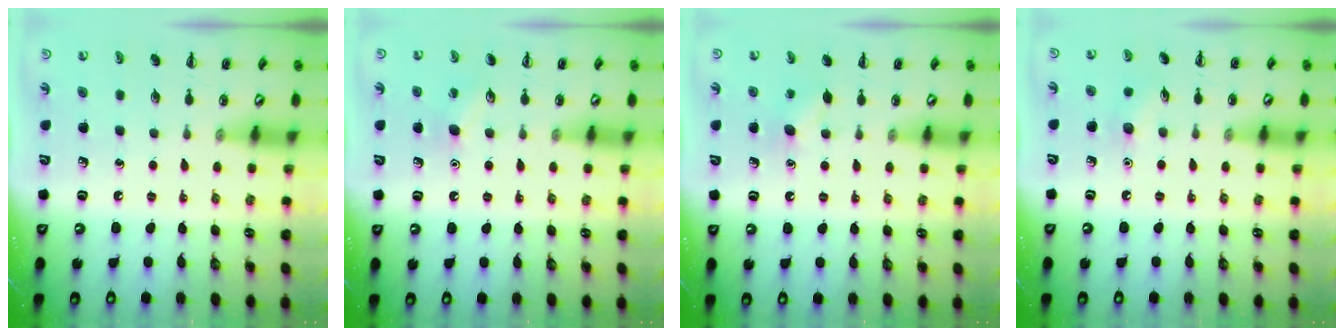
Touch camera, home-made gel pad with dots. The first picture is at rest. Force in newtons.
{"total": 8.2, "press": 8.1, "slide": 1.4}
{"total": 5.1, "press": 4.9, "slide": 1.3}
{"total": 6.5, "press": 6.2, "slide": 1.8}